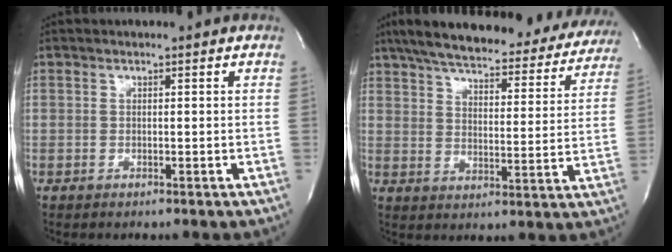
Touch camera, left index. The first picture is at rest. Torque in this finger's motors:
{"motor_torque": [1.08, -1.06, 0.24, 0.12]}